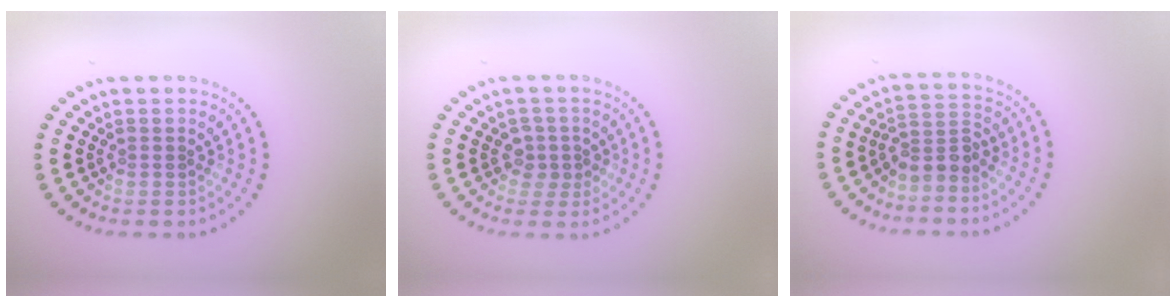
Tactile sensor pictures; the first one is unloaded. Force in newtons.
{"total": 1.8, "press": 1.4, "slide": 1.0}
{"total": 2.6, "press": 1.9, "slide": 1.7}